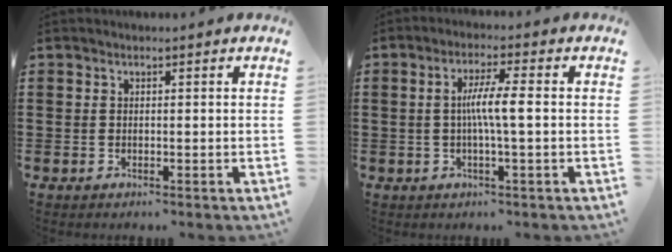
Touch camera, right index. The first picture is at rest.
{"total": 5.2, "force": [-0.3, 0.2, 5.2], "torque": [-0.093, -0.002, -0.010]}